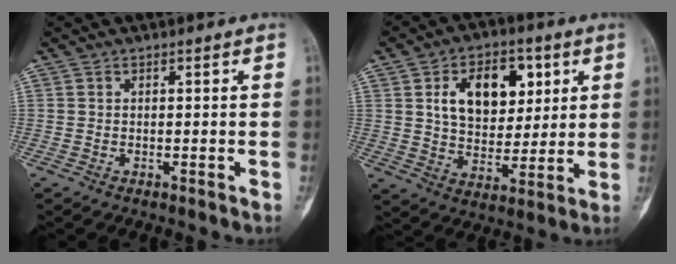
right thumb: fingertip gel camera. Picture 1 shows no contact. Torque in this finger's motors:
{"motor_torque": [-1.16, 1.80, 0.91, 0.40, 0.20]}